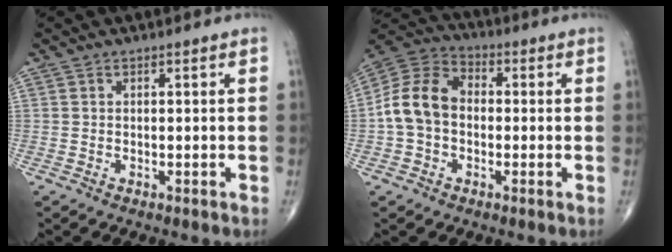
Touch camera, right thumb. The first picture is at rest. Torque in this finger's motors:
{"motor_torque": [-0.12, 0.32, 0.13, -0.05, 0.14]}